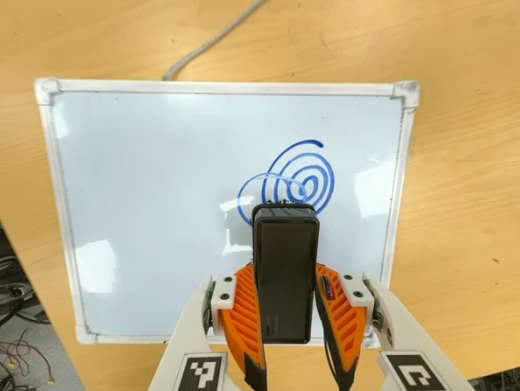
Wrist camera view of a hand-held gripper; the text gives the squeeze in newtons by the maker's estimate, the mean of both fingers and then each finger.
{"total": 5.2, "left": 3.6, "right": 6.8}